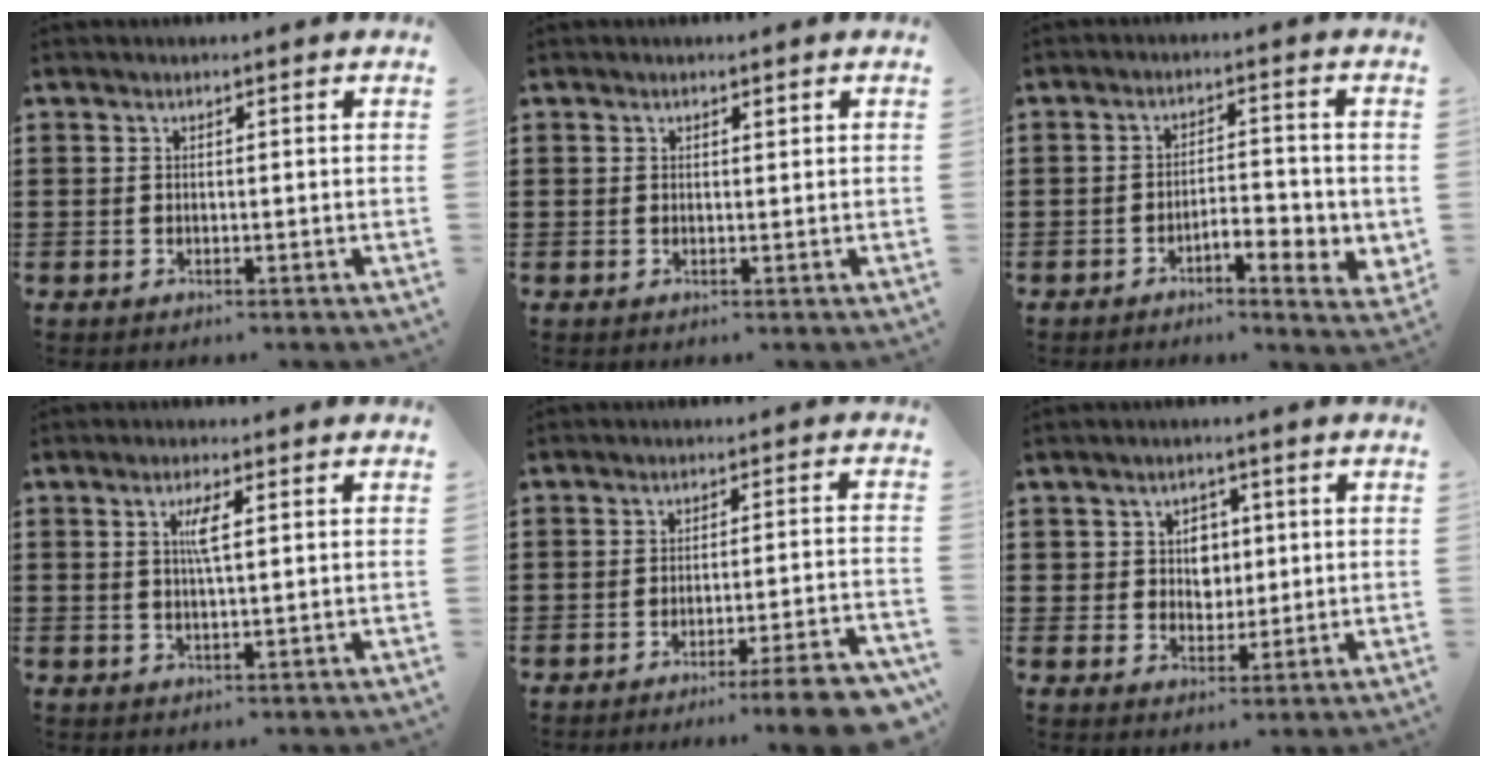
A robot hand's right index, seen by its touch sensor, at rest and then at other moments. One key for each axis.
{"total": 0.6, "fx": 0.3, "fy": 0.3, "fz": 0.5, "tx": -0.009, "ty": 0.003, "tz": 0.006}
{"total": 4.1, "fx": -2.2, "fy": 1.3, "fz": 3.2, "tx": -0.053, "ty": 0.006, "tz": -0.041}
{"total": 2.8, "fx": 0.7, "fy": 0.3, "fz": 2.7, "tx": -0.054, "ty": 0.002, "tz": 0.010}
{"total": 6.5, "fx": -5.0, "fy": -0.5, "fz": 4.2, "tx": -0.064, "ty": -0.011, "tz": -0.091}
{"total": 3.9, "fx": 1.0, "fy": 3.5, "fz": 1.4, "tx": -0.035, "ty": 0.009, "tz": 0.014}